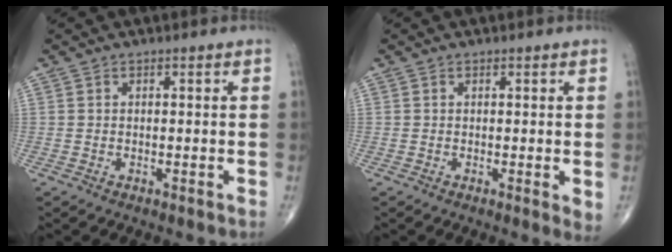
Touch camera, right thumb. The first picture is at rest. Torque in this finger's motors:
{"motor_torque": [-0.19, 0.12, 0.28, 0.05, 0.06]}